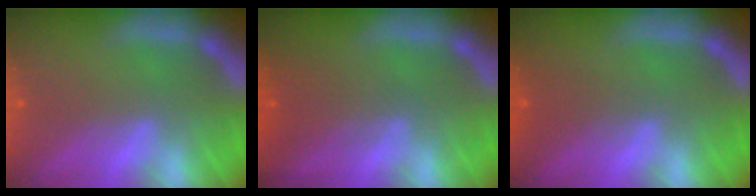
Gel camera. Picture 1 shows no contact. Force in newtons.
{"total": 3.0}
{"total": 1.9}